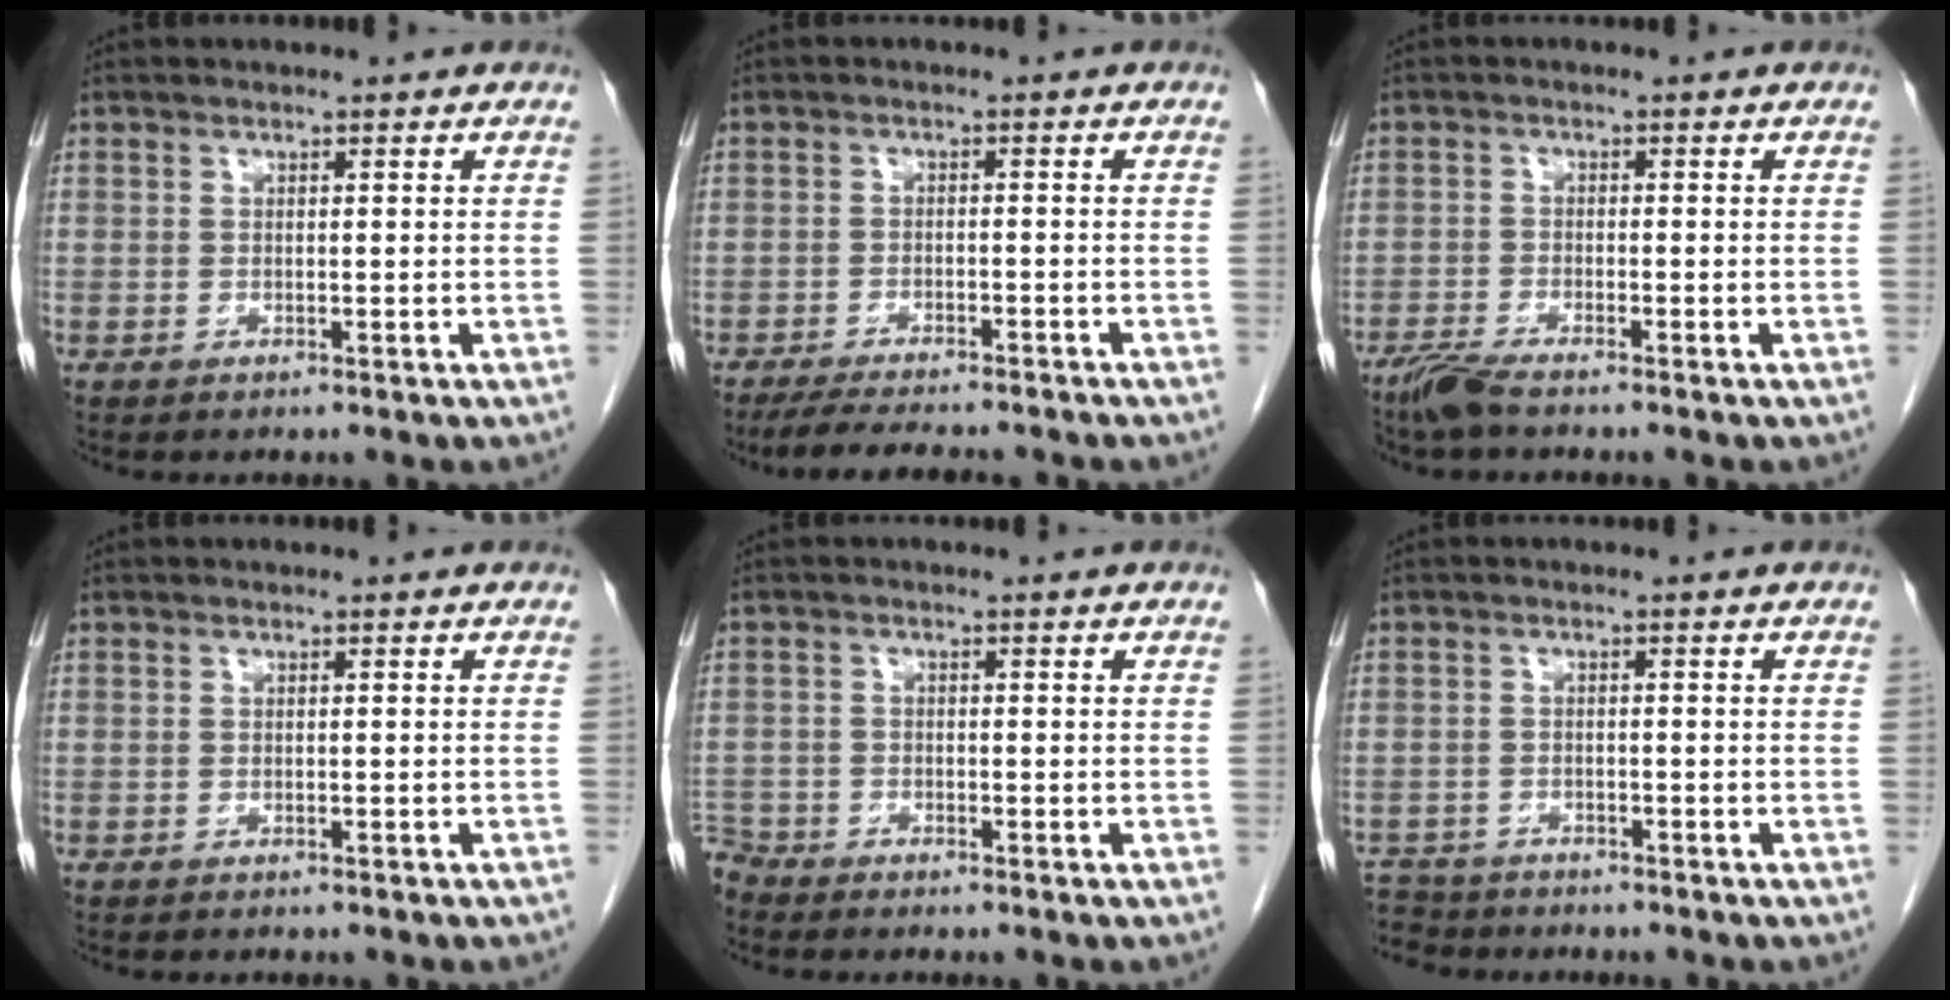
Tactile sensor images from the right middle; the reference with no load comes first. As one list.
[{"total": 9.2, "force": [-8.1, 1.3, 4.2], "torque": [-0.063, -0.015, -0.120]}, {"total": 3.2, "force": [-2.7, 0.2, 1.8], "torque": [-0.044, -0.009, -0.058]}, {"total": 1.6, "force": [-1.4, 0.5, 0.7], "torque": [-0.018, -0.003, -0.014]}, {"total": 3.2, "force": [-3.1, 0.8, -0.1], "torque": [0.004, -0.007, -0.060]}, {"total": 5.4, "force": [-5.0, 2.0, -0.1], "torque": [0.002, -0.005, -0.086]}]